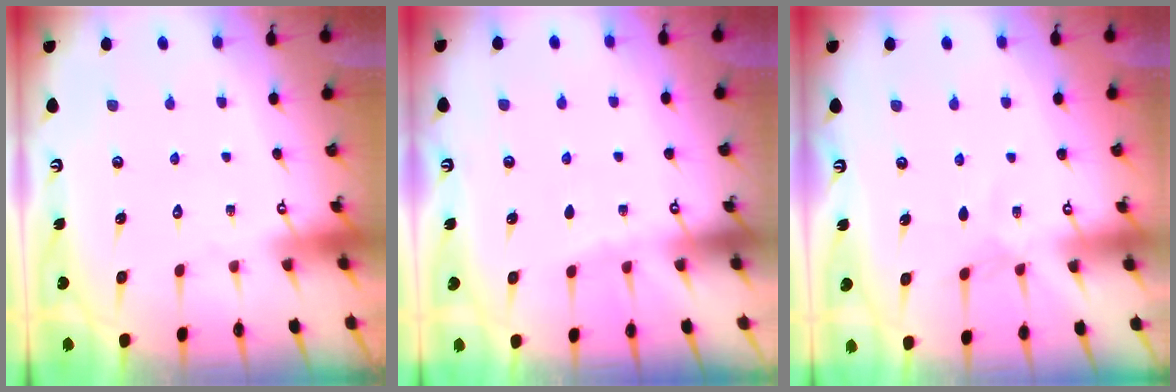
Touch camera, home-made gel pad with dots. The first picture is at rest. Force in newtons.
{"total": 2.0, "press": 2.0, "slide": 0.4}
{"total": 2.6, "press": 2.6, "slide": 0.4}